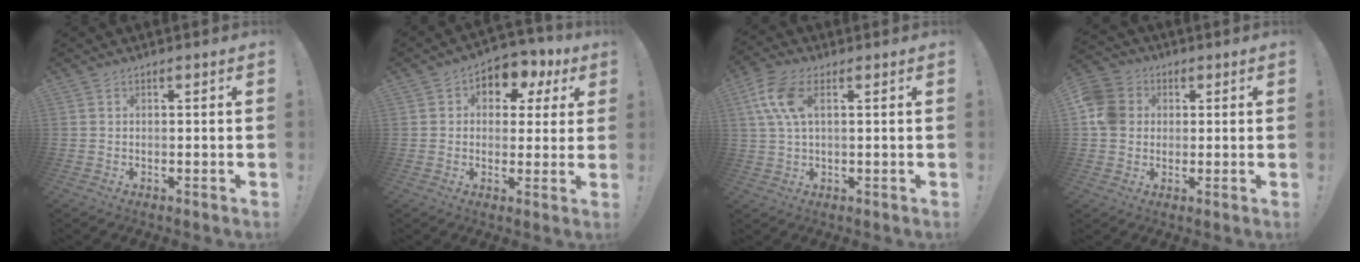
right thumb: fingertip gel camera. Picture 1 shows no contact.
{"total": 6.5, "force": [1.5, 5.6, 2.9], "torque": [-0.026, -0.010, 0.030]}
{"total": 9.6, "force": [3.0, 4.9, 7.7], "torque": [-0.165, 0.003, 0.058]}
{"total": 8.3, "force": [0.8, 7.6, 3.3], "torque": [-0.062, 0.011, 0.019]}